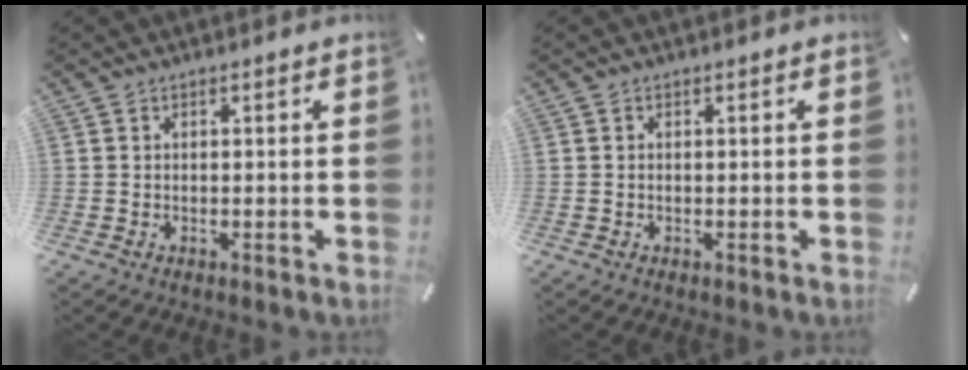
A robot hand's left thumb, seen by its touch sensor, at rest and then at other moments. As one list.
[{"total": 0.5, "force": [-0.1, 0.3, 0.4], "torque": [-0.010, 0.000, -0.002]}]